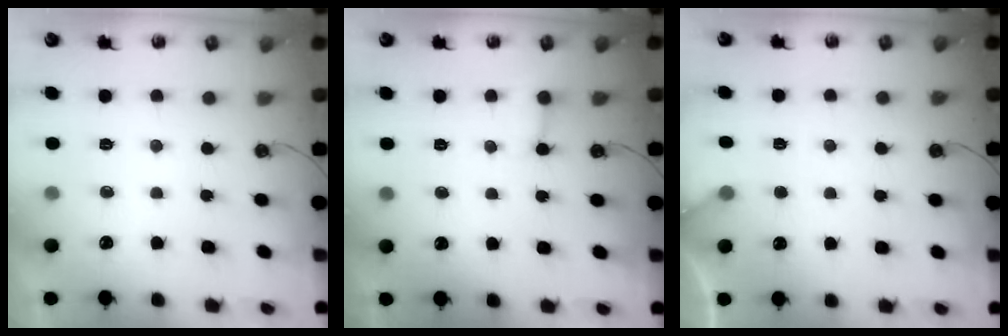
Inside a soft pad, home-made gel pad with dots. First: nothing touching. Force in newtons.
{"total": 4.3, "press": 4.2, "slide": 0.4}
{"total": 4.8, "press": 4.8, "slide": 0.3}